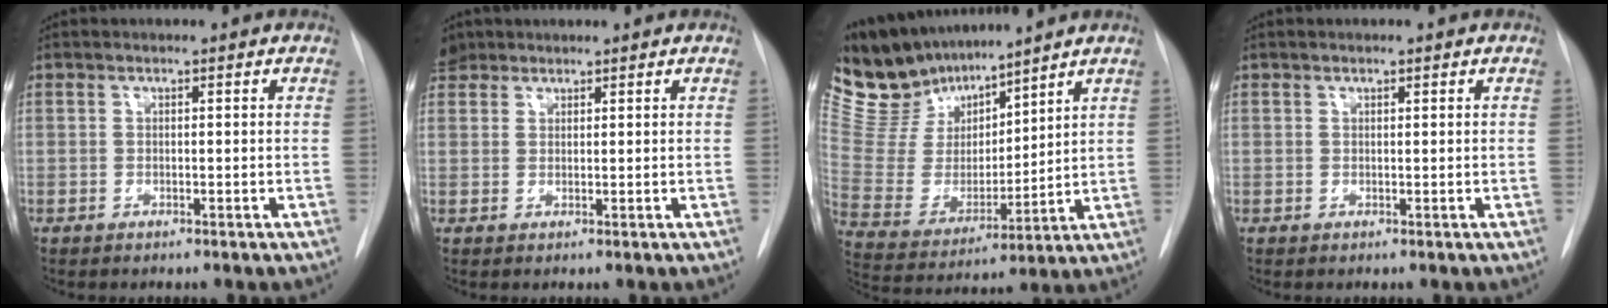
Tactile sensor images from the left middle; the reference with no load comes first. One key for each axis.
{"total": 3.7, "fx": 2.9, "fy": 2.3, "fz": 0.4, "tx": -0.007, "ty": 0.013, "tz": 0.053}
{"total": 14.7, "fx": 13.2, "fy": 4.9, "fz": 4.3, "tx": -0.104, "ty": 0.012, "tz": 0.267}
{"total": 0.8, "fx": 0.6, "fy": 0.2, "fz": 0.5, "tx": -0.010, "ty": -0.001, "tz": 0.008}